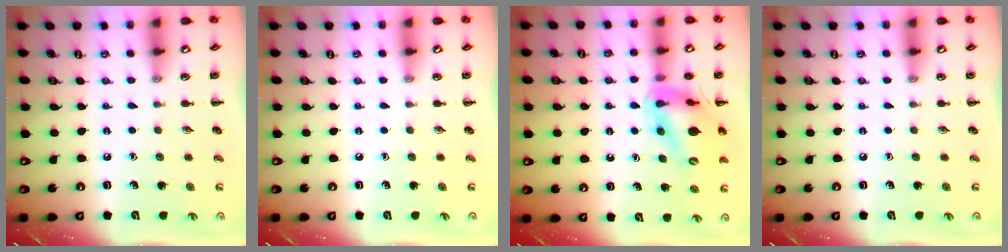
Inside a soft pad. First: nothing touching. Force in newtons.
{"total": 0.0}
{"total": 17.3, "press": 17.0, "slide": 3.0}
{"total": 0.0}